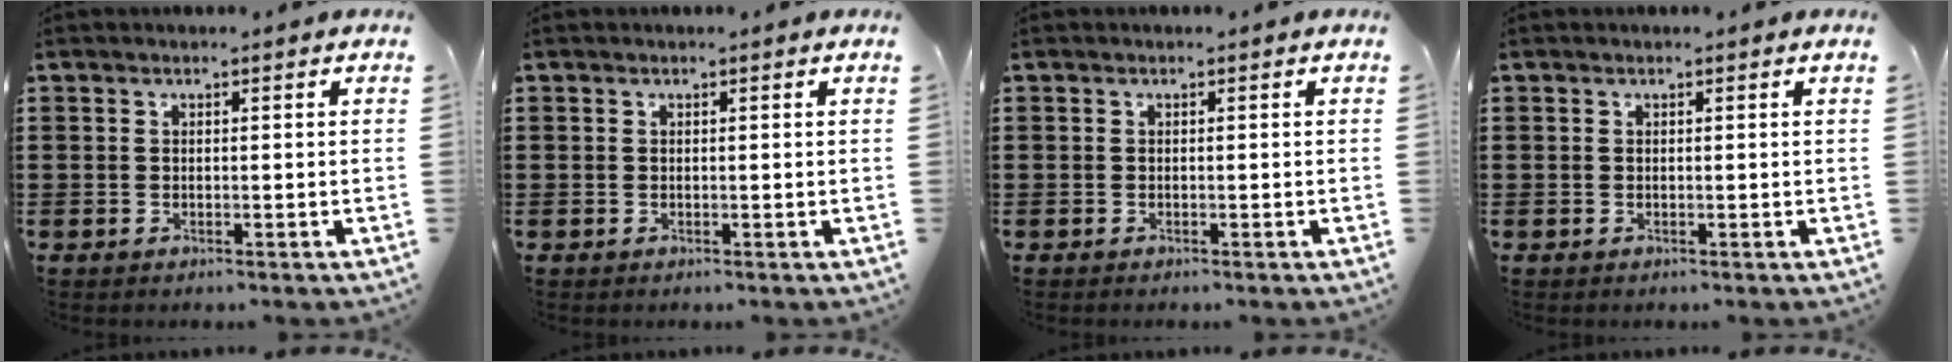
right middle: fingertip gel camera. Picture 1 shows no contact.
{"total": 0.0}
{"total": 0.0}
{"total": 0.0}